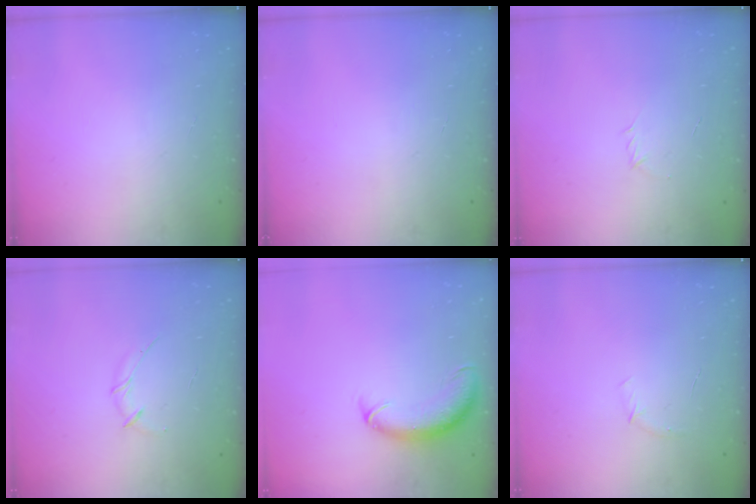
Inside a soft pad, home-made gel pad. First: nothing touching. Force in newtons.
{"total": 0.0}
{"total": 2.9, "press": 2.8, "slide": 0.8}
{"total": 3.0, "press": 2.9, "slide": 0.8}
{"total": 11.5, "press": 11.2, "slide": 2.6}
{"total": 3.8, "press": 3.6, "slide": 1.2}